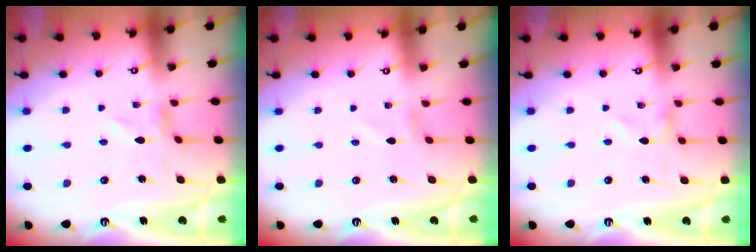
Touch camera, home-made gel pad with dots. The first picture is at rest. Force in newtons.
{"total": 1.4, "press": 1.4, "slide": 0.2}
{"total": 0.0}